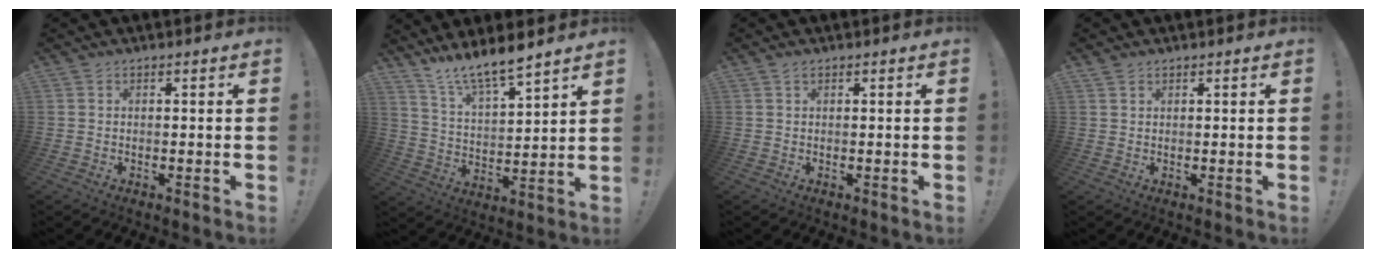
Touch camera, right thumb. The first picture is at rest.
{"total": 10.2, "force": [9.4, 0.7, 3.9], "torque": [-0.081, -0.078, 0.168]}
{"total": 0.8, "force": [0.5, 0.3, 0.5], "torque": [-0.008, 0.000, 0.009]}
{"total": 1.5, "force": [1.3, 0.9, 0.1], "torque": [0.000, -0.007, 0.024]}